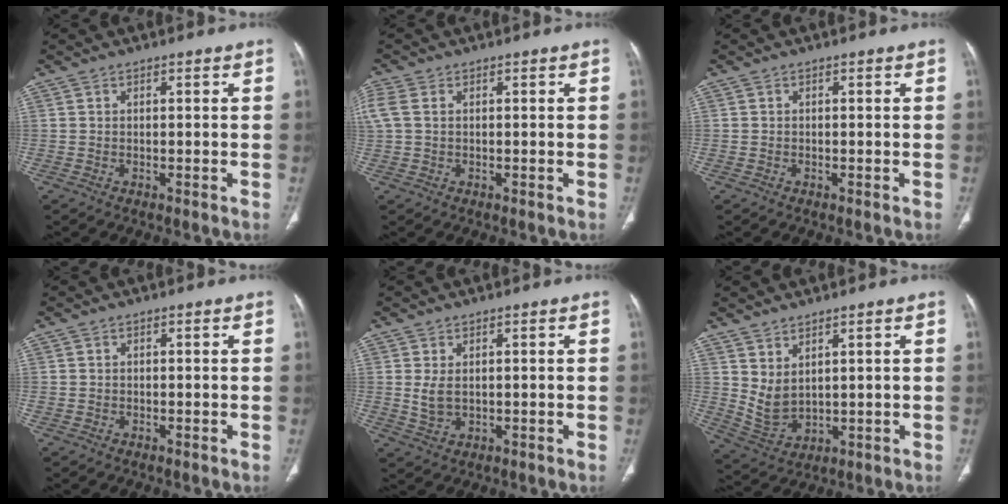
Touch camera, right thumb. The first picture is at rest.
{"total": 3.4, "force": [0.5, 2.3, 2.4], "torque": [-0.086, 0.013, 0.010]}
{"total": 0.0}
{"total": 0.7, "force": [-0.2, 0.7, 0.1], "torque": [0.001, 0.003, -0.003]}
{"total": 3.3, "force": [0.4, 2.1, 2.4], "torque": [-0.047, -0.007, 0.015]}
{"total": 5.8, "force": [2.6, 3.1, 4.2], "torque": [-0.071, -0.025, 0.069]}